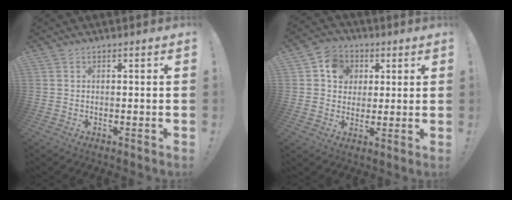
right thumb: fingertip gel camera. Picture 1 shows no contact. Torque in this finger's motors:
{"motor_torque": [0.00, 0.00, 0.13, 0.15, 0.02]}